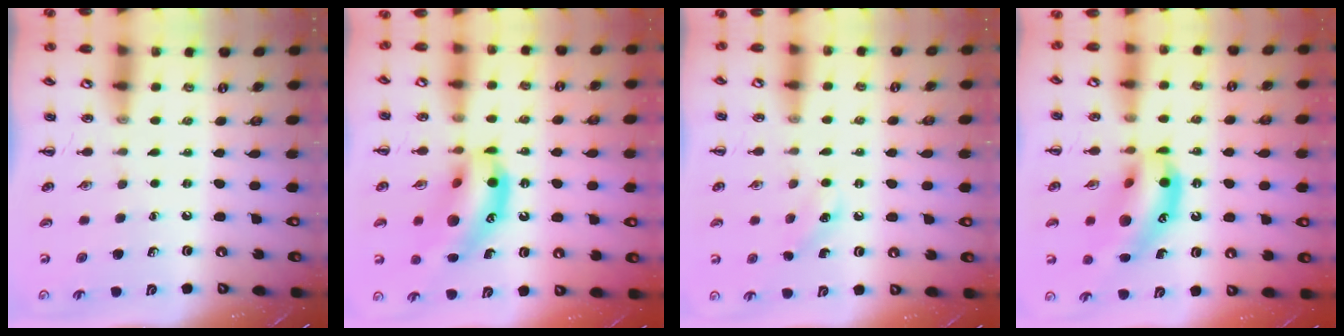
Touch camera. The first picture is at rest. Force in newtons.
{"total": 16.4, "press": 15.9, "slide": 4.0}
{"total": 6.3, "press": 6.1, "slide": 1.7}
{"total": 16.4, "press": 15.9, "slide": 4.0}